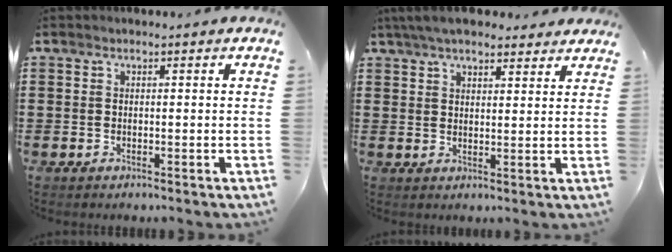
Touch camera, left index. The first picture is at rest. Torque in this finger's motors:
{"motor_torque": [2.14, 0.00, 0.82, 0.21]}